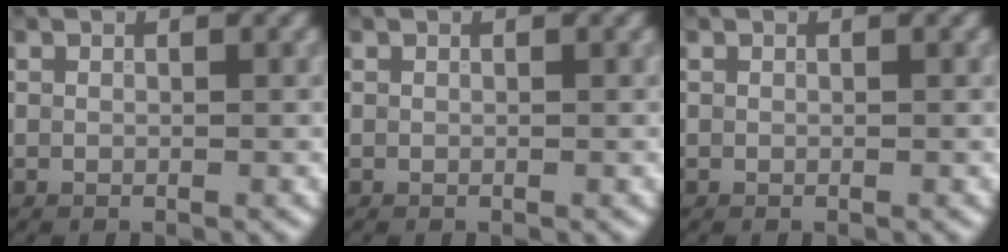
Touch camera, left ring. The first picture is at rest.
{"total": 0.0}
{"total": 0.0}